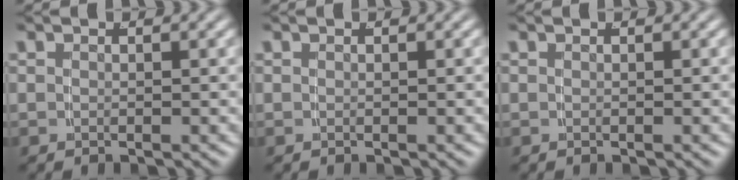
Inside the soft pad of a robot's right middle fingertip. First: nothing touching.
{"total": 0.0}
{"total": 0.0}